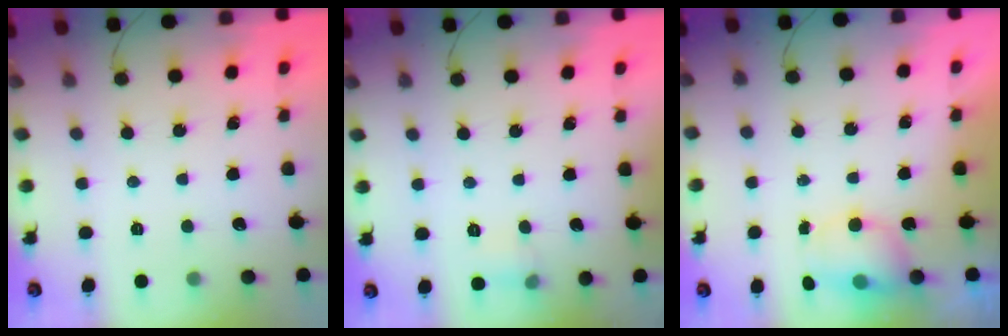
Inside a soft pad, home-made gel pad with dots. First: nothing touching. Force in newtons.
{"total": 4.3, "press": 3.9, "slide": 1.7}
{"total": 6.2, "press": 6.2, "slide": 0.4}